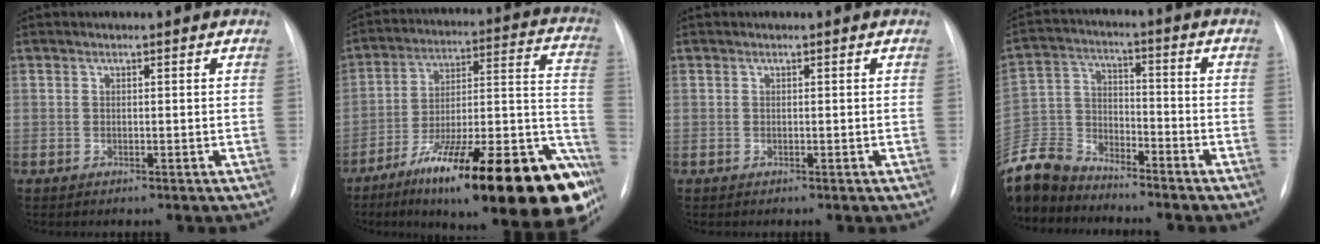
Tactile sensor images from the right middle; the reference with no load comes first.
{"total": 30.9, "force": [-18.3, 6.0, 24.2], "torque": [-0.257, 0.013, -0.276]}
{"total": 0.0}
{"total": 11.5, "force": [-10.9, 3.2, 2.0], "torque": [-0.052, 0.005, -0.213]}